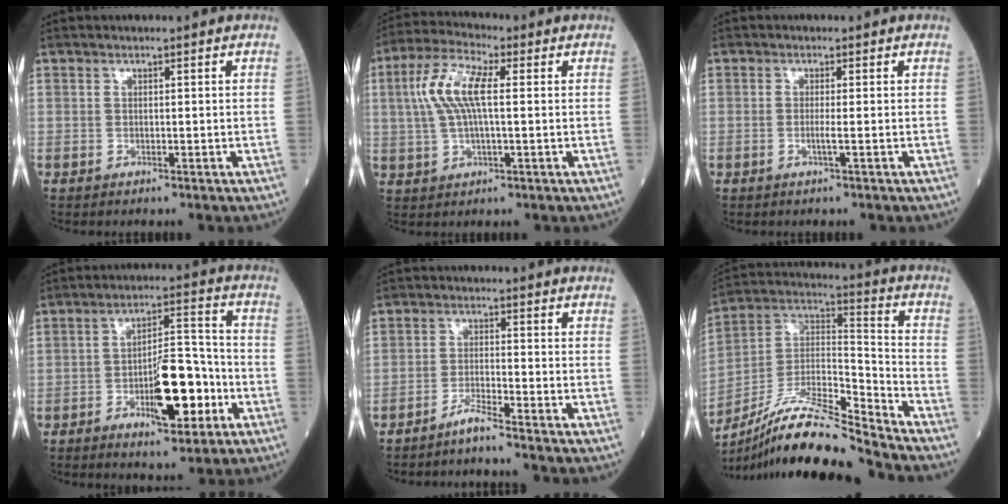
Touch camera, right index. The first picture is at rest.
{"total": 8.7, "force": [1.4, 2.4, 8.3], "torque": [-0.184, 0.021, 0.028]}
{"total": 1.3, "force": [-0.3, -0.4, 1.2], "torque": [-0.026, -0.001, -0.008]}
{"total": 11.0, "force": [-3.9, 3.3, 9.7], "torque": [-0.160, 0.011, -0.056]}
{"total": 3.1, "force": [-2.7, -0.8, 1.1], "torque": [-0.026, -0.010, -0.054]}
{"total": 16.5, "force": [-14.4, 0.3, 8.2], "torque": [-0.155, 0.024, -0.257]}